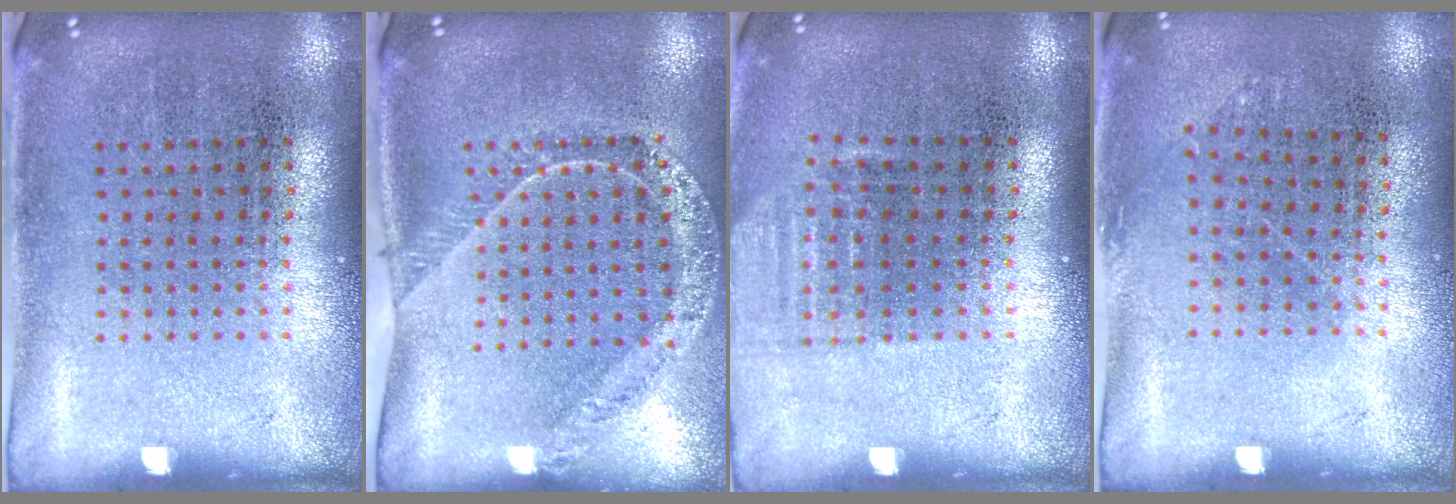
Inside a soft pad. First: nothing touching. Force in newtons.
{"total": 1.4, "press": 1.4, "slide": 0.0}
{"total": 1.0, "press": 0.9, "slide": 0.4}
{"total": 0.8, "press": 0.6, "slide": 0.6}